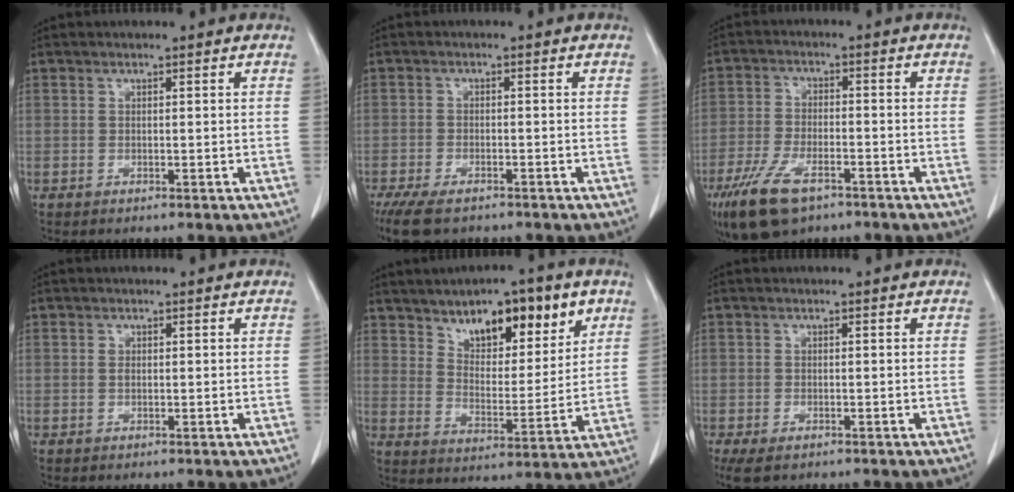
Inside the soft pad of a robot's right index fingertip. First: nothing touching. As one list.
[{"total": 8.6, "force": [-6.2, 3.8, 4.7], "torque": [-0.089, -0.011, -0.099]}, {"total": 11.5, "force": [-7.0, 4.8, 7.8], "torque": [-0.162, -0.013, -0.123]}, {"total": 1.1, "force": [0.1, 0.8, 0.8], "torque": [-0.019, 0.004, 0.002]}, {"total": 14.4, "force": [8.2, 5.9, 10.2], "torque": [-0.150, 0.010, 0.137]}, {"total": 5.9, "force": [-3.4, 3.1, 3.6], "torque": [-0.081, -0.012, -0.055]}]